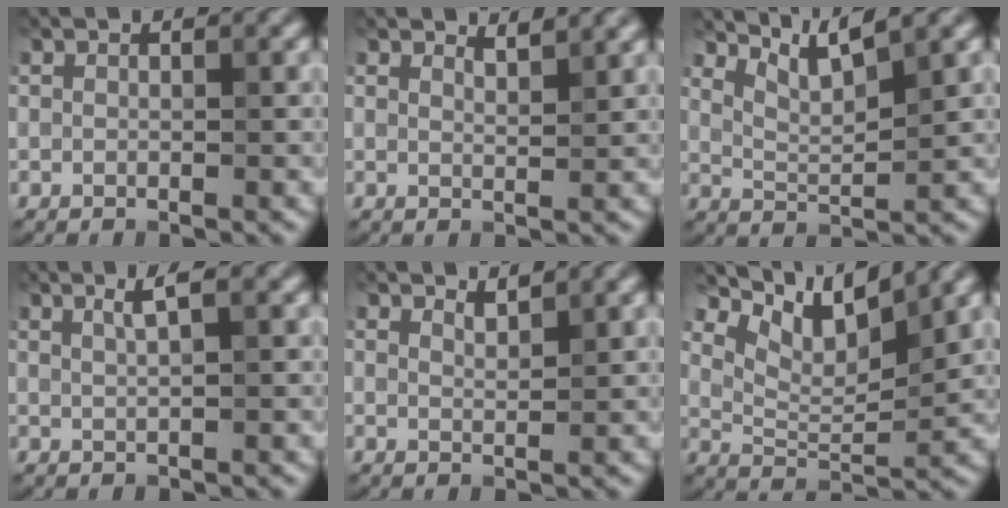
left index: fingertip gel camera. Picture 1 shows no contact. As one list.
[{"total": 1.8, "force": [1.7, 0.2, 0.6], "torque": [-0.007, 0.000, 0.025]}, {"total": 3.7, "force": [3.0, 0.6, 2.0], "torque": [-0.038, -0.001, 0.061]}, {"total": 1.9, "force": [0.9, 0.4, 1.6], "torque": [-0.025, 0.004, 0.013]}, {"total": 1.3, "force": [1.3, 0.1, 0.3], "torque": [-0.006, 0.000, 0.023]}, {"total": 6.7, "force": [4.5, 2.5, 4.3], "torque": [-0.075, 0.001, 0.078]}]